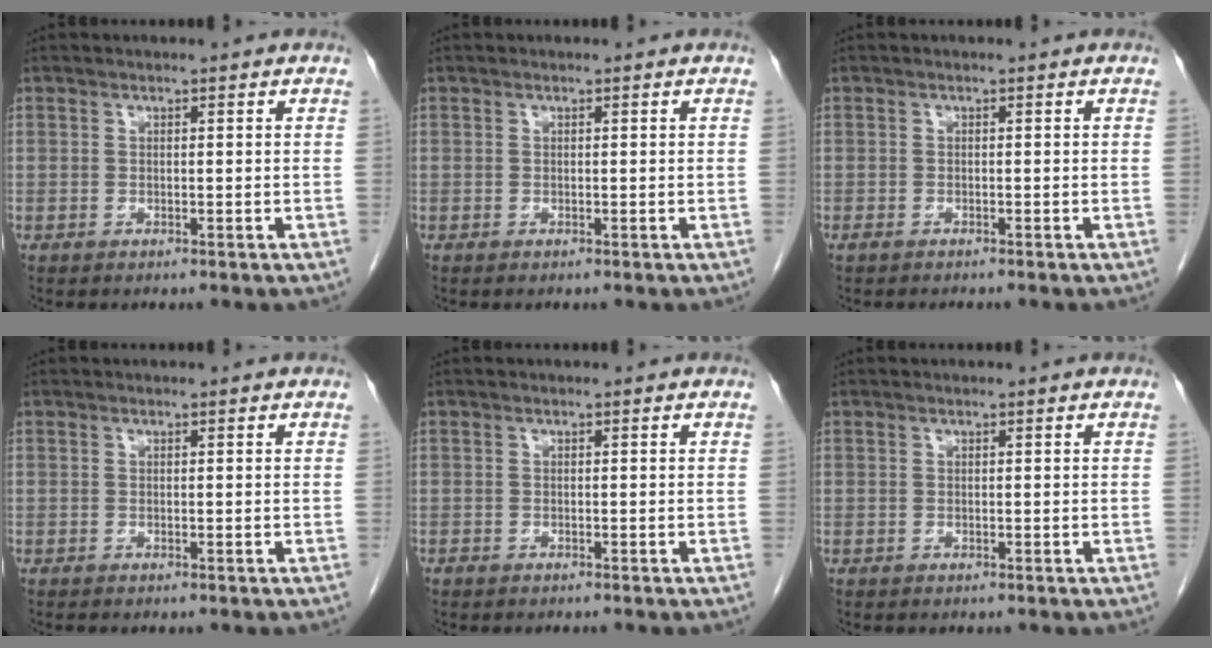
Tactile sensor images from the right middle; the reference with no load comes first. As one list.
[{"total": 0.0}, {"total": 1.5, "force": [-1.3, 0.3, 0.7], "torque": [-0.013, -0.003, -0.016]}, {"total": 0.0}, {"total": 0.5, "force": [-0.5, 0.2, 0.1], "torque": [-0.008, 0.000, -0.011]}, {"total": 0.0}]